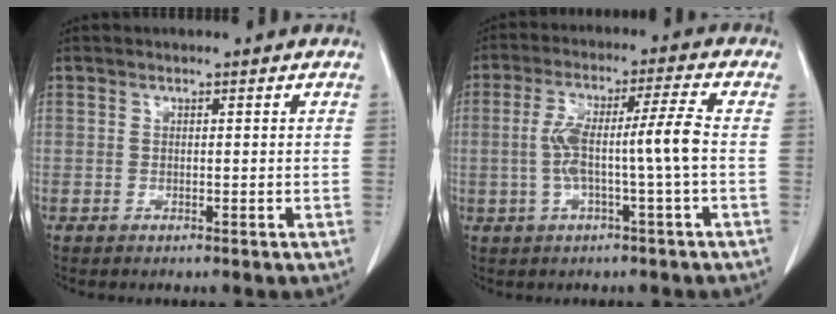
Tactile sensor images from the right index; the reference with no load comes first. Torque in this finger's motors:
{"motor_torque": [1.18, -0.15, 0.61, 0.13]}